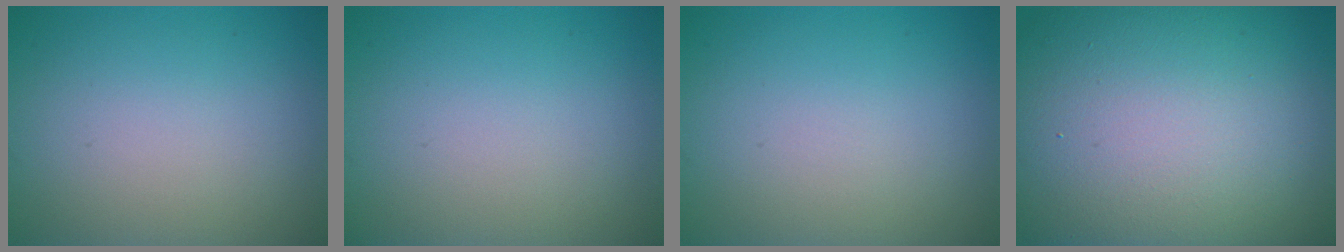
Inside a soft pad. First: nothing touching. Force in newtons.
{"total": 0.0}
{"total": 0.0}
{"total": 21.1, "press": 21.0, "slide": 1.3}